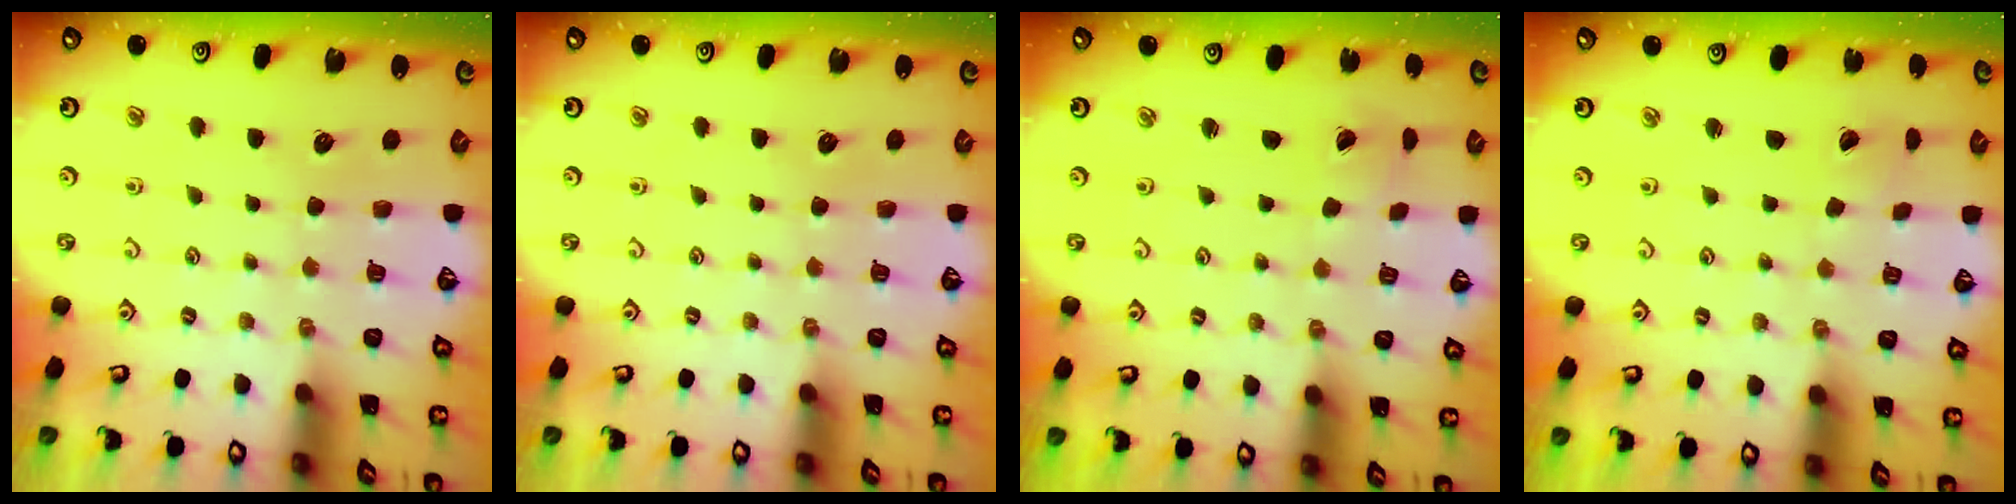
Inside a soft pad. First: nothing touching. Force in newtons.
{"total": 0.0}
{"total": 0.7, "press": 0.7, "slide": 0.0}
{"total": 0.6, "press": 0.6, "slide": 0.1}